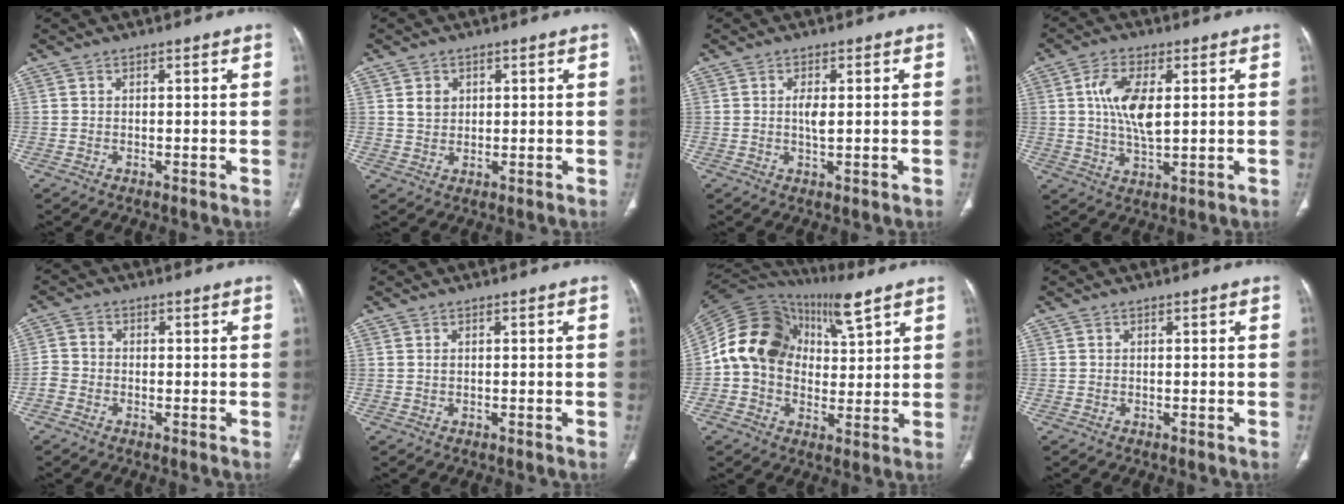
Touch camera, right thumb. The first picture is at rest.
{"total": 3.0, "force": [1.1, 2.5, 1.4], "torque": [-0.012, -0.007, 0.024]}
{"total": 2.8, "force": [0.2, 0.8, 2.7], "torque": [-0.052, -0.004, 0.003]}
{"total": 9.6, "force": [1.6, 4.2, 8.5], "torque": [-0.167, -0.010, 0.031]}
{"total": 3.0, "force": [-1.0, 2.5, 1.3], "torque": [-0.026, 0.012, -0.029]}
{"total": 0.5, "force": [0.2, 0.3, 0.4], "torque": [-0.010, 0.004, 0.004]}
{"total": 18.0, "force": [6.8, 10.8, 12.7], "torque": [-0.184, 0.014, 0.111]}
{"total": 0.0}